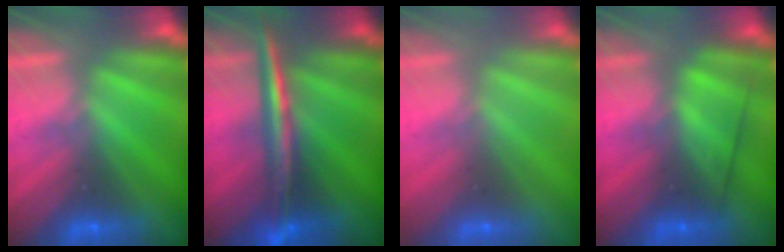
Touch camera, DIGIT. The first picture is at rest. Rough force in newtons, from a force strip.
{"total": 2.9}
{"total": 3.4}
{"total": 2.6}